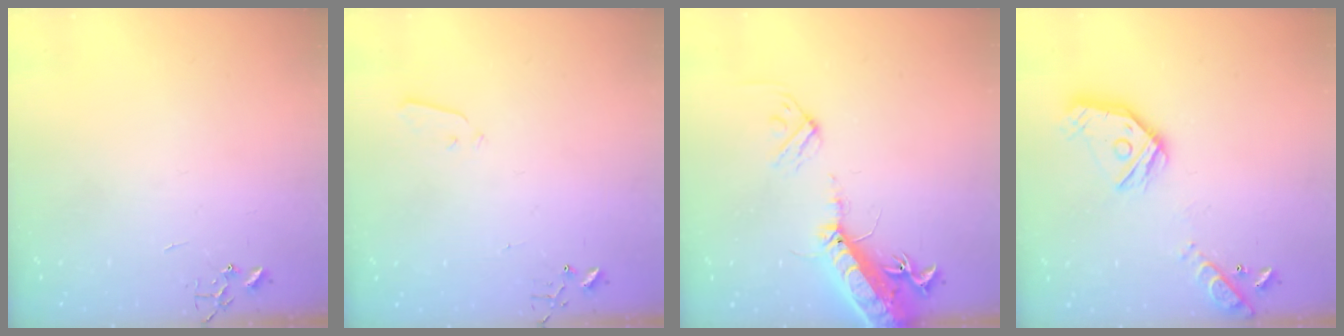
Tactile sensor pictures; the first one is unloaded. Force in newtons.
{"total": 3.0, "press": 2.9, "slide": 0.7}
{"total": 17.8, "press": 17.4, "slide": 4.0}
{"total": 18.0, "press": 17.8, "slide": 2.3}